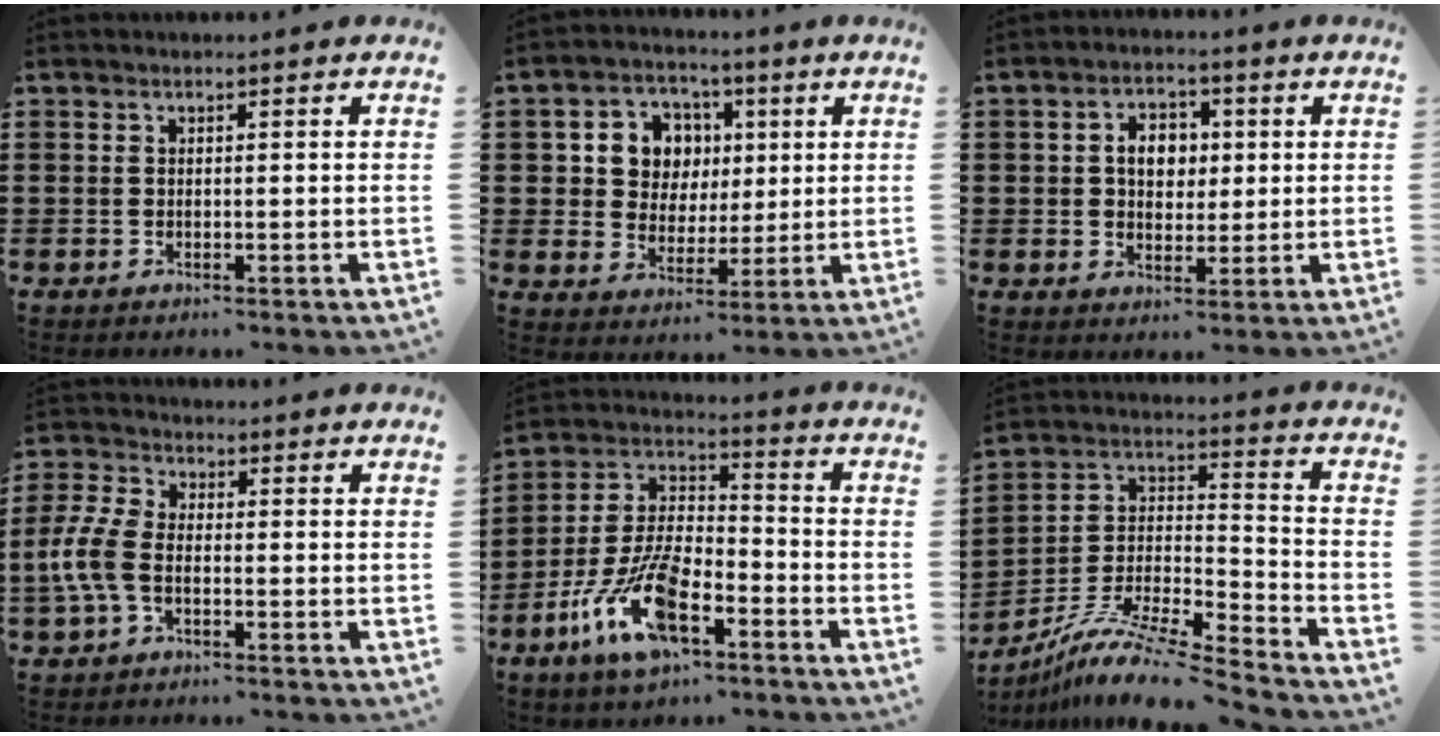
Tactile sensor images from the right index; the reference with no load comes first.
{"total": 7.7, "force": [1.8, 7.1, 2.4], "torque": [-0.075, 0.018, 0.033]}
{"total": 5.2, "force": [0.6, 3.9, 3.3], "torque": [-0.069, 0.013, 0.003]}
{"total": 6.0, "force": [-2.0, 3.2, 4.7], "torque": [-0.133, -0.010, -0.046]}
{"total": 13.3, "force": [-7.2, 5.9, 9.5], "torque": [-0.210, 0.013, -0.138]}
{"total": 10.7, "force": [-9.2, 0.9, 5.5], "torque": [-0.120, 0.000, -0.189]}